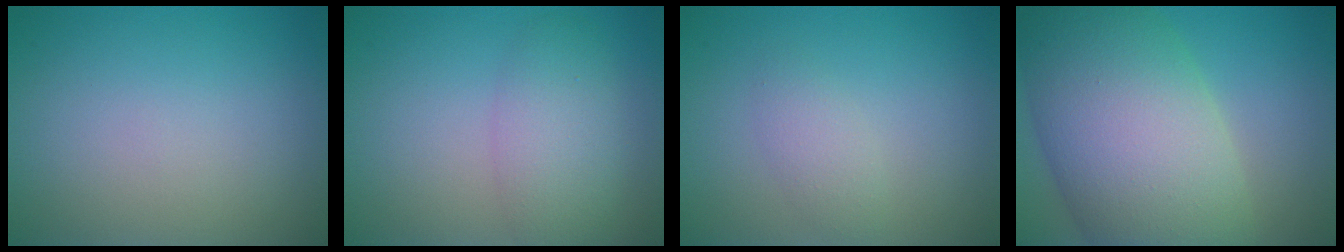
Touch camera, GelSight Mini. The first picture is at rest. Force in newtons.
{"total": 3.9, "press": 3.9, "slide": 0.3}
{"total": 1.7, "press": 1.7, "slide": 0.0}
{"total": 14.4, "press": 14.4, "slide": 0.6}